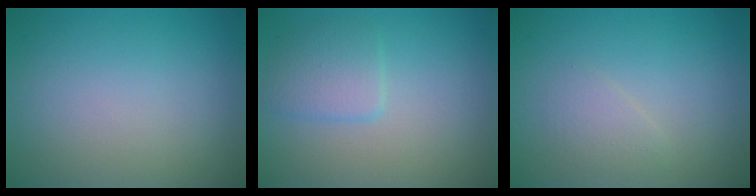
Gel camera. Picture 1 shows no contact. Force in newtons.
{"total": 2.4, "press": 2.4, "slide": 0.2}
{"total": 1.4, "press": 1.4, "slide": 0.0}